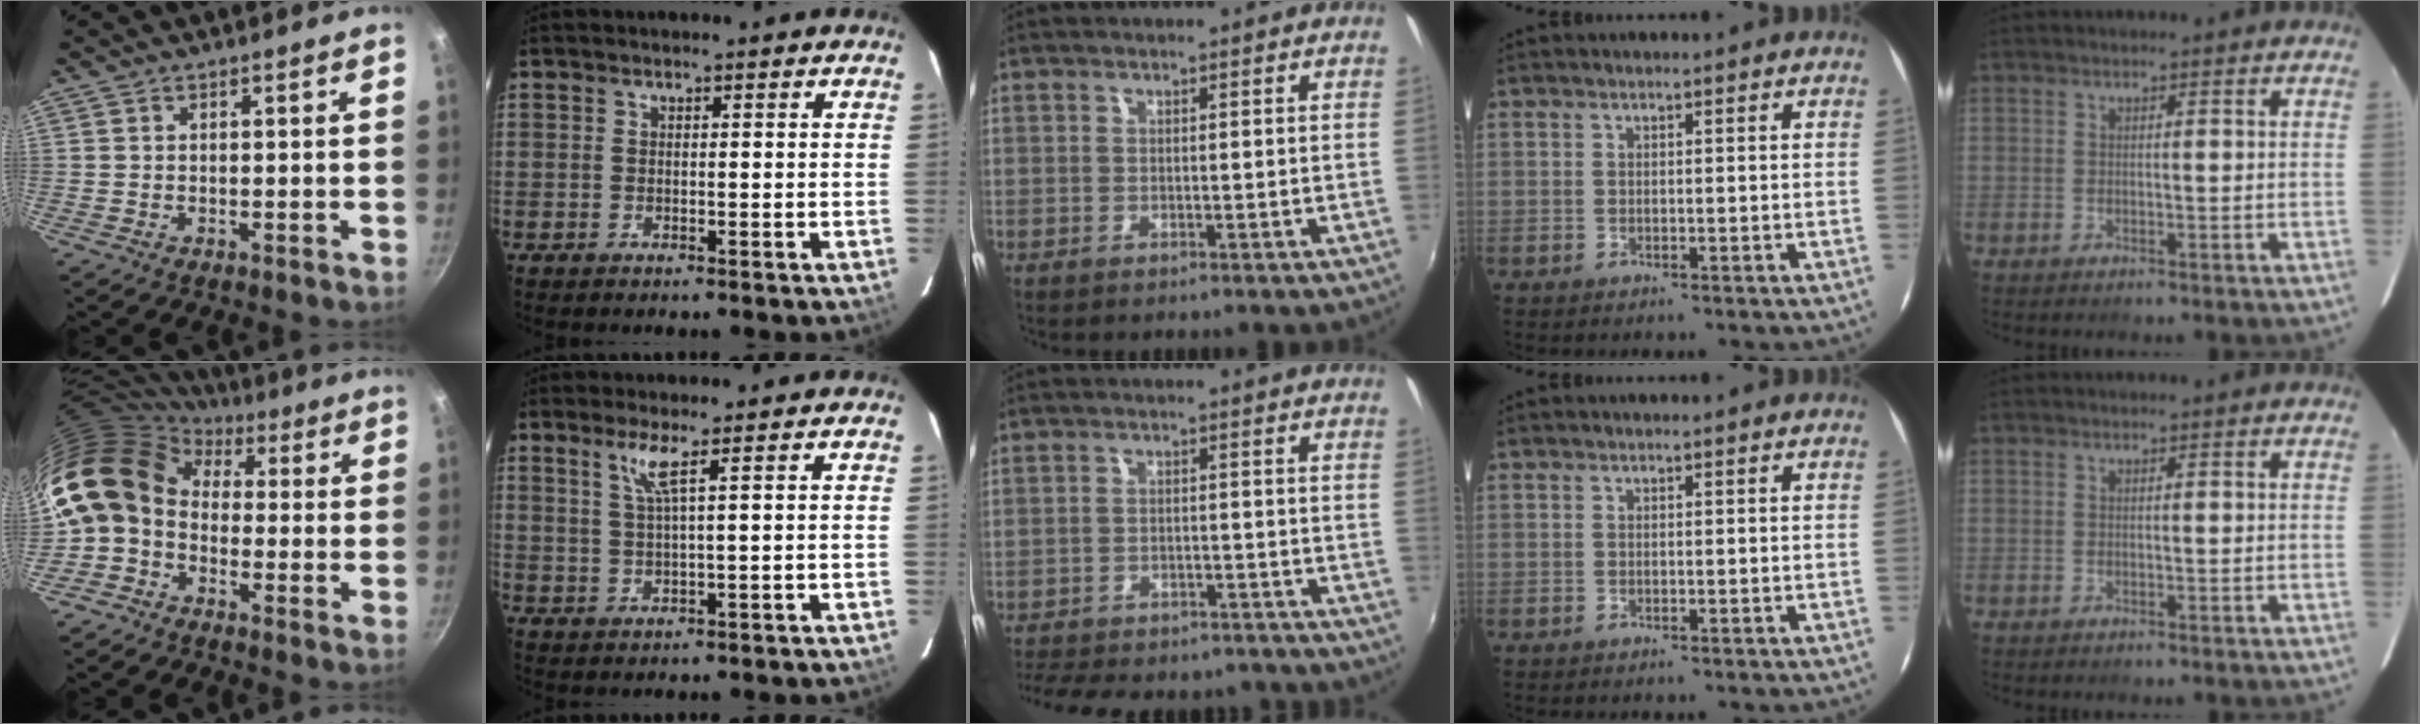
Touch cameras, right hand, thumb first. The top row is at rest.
{"thumb": {"total": 13.5, "force": [0.9, 10.1, 8.9], "torque": [-0.156, 0.027, -0.010]}, "index": {"total": 3.3, "force": [1.8, -0.8, 2.7], "torque": [-0.049, -0.007, 0.037]}, "middle": {"total": 18.9, "force": [-16.2, 7.0, 6.8], "torque": [-0.161, 0.005, -0.210]}}